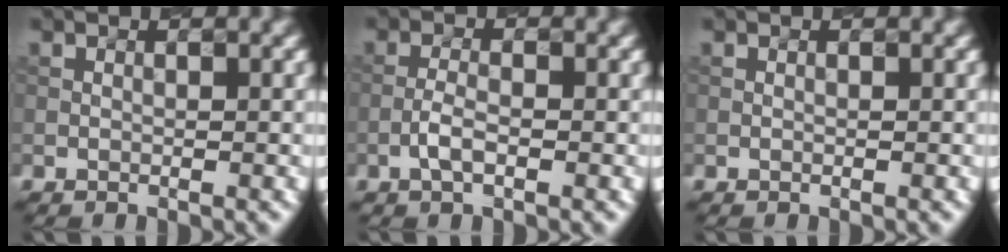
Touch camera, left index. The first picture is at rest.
{"total": 1.9, "force": [-0.9, 0.7, 1.5], "torque": [-0.032, 0.004, -0.021]}
{"total": 0.0}